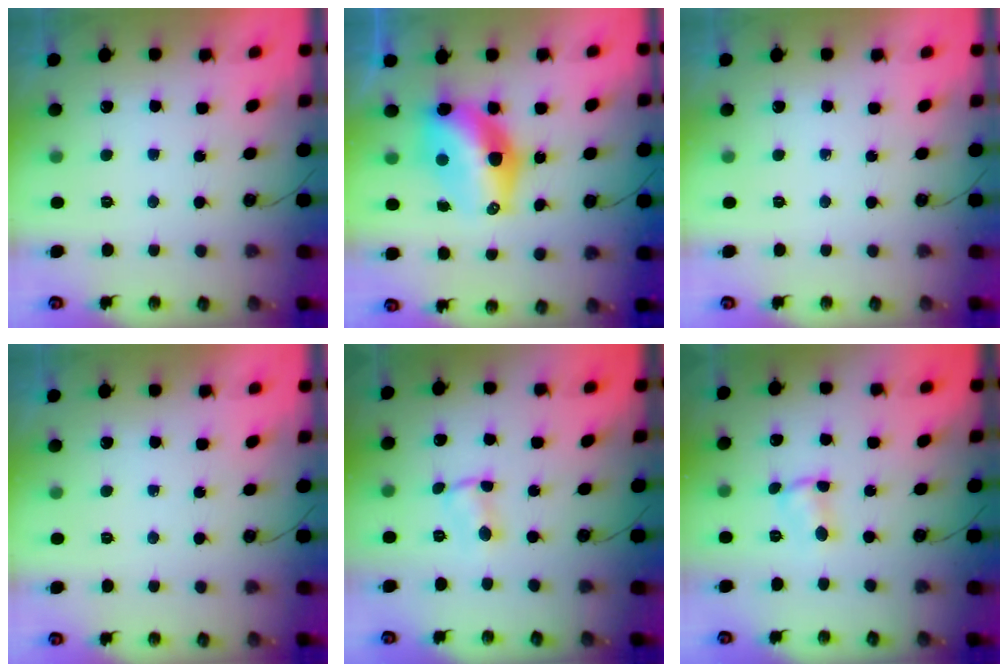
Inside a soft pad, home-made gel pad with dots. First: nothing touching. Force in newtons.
{"total": 12.5, "press": 12.4, "slide": 0.9}
{"total": 0.0}
{"total": 0.0}
{"total": 1.9, "press": 1.9, "slide": 0.0}
{"total": 1.8, "press": 1.8, "slide": 0.1}